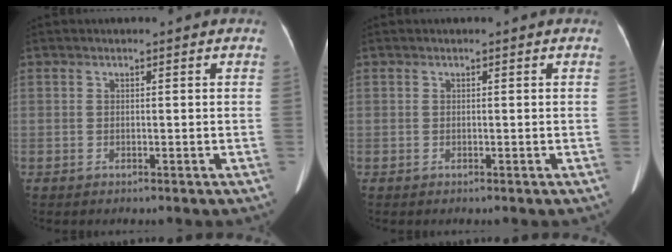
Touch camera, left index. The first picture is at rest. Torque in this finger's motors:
{"motor_torque": [0.00, 0.00, 0.00, 0.00]}